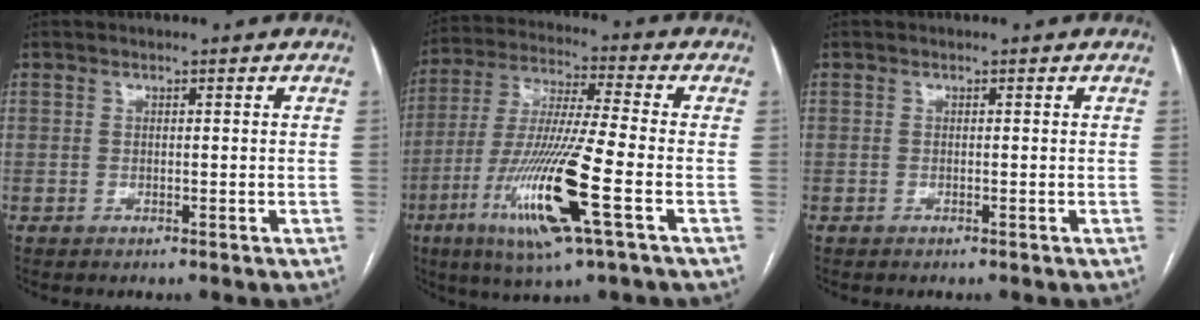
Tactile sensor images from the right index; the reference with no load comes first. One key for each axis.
{"total": 16.3, "fx": -6.0, "fy": 0.2, "fz": 15.2, "tx": -0.314, "ty": -0.023, "tz": -0.110}
{"total": 0.0}